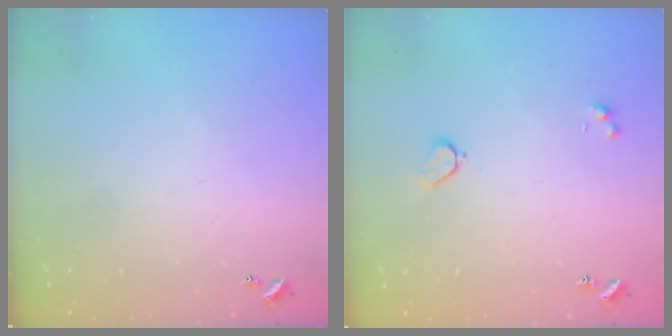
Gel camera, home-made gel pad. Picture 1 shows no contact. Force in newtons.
{"total": 2.0, "press": 1.9, "slide": 0.6}